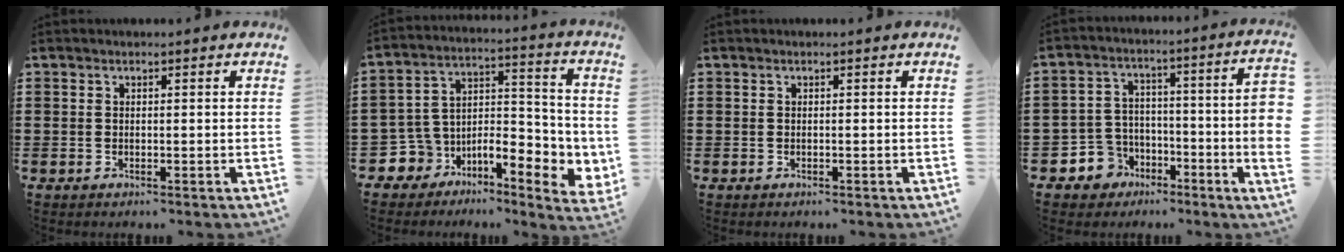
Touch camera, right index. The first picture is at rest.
{"total": 5.9, "force": [-2.5, 4.8, 2.3], "torque": [-0.066, -0.019, -0.044]}
{"total": 0.0}
{"total": 6.7, "force": [-4.1, 3.9, 3.4], "torque": [-0.083, 0.007, -0.081]}